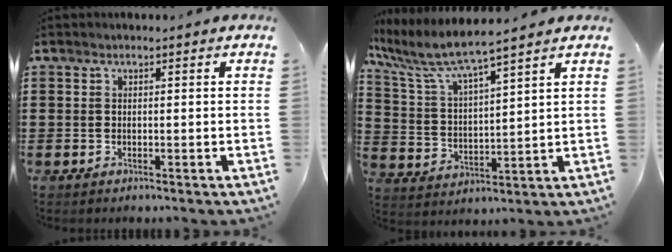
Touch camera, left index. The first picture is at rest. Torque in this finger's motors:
{"motor_torque": [2.14, 0.00, 0.29, 0.21]}